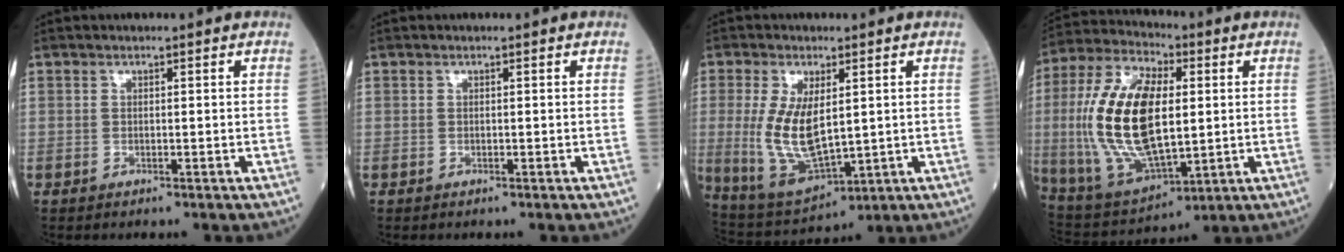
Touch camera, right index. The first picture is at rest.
{"total": 0.0}
{"total": 11.2, "force": [0.7, 4.5, 10.3], "torque": [-0.212, -0.010, 0.031]}
{"total": 20.7, "force": [1.2, 8.7, 18.7], "torque": [-0.391, 0.008, 0.030]}